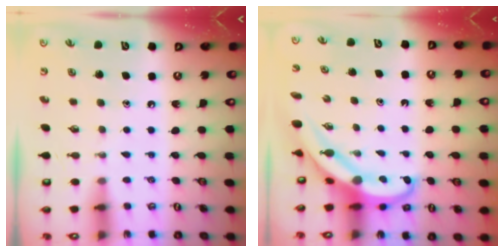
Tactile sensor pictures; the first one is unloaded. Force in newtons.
{"total": 6.9, "press": 6.8, "slide": 0.6}